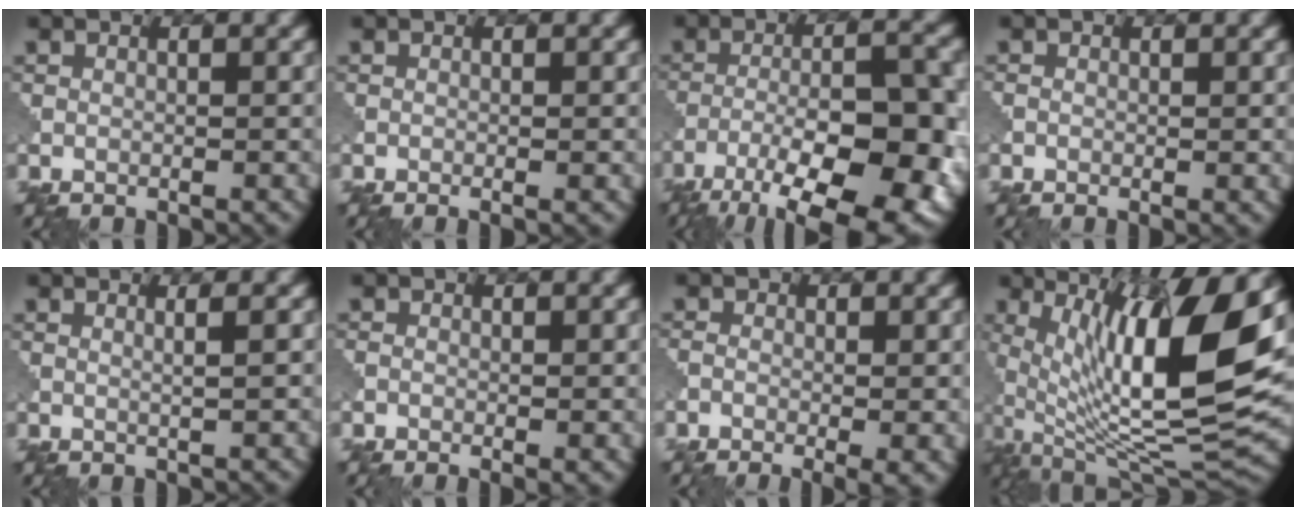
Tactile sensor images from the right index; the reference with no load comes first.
{"total": 0.9, "force": [-0.2, 0.3, 0.8], "torque": [-0.001, 0.000, -0.006]}
{"total": 14.9, "force": [-8.5, 5.4, 11.0], "torque": [-0.169, -0.003, -0.126]}
{"total": 0.7, "force": [-0.2, 0.3, 0.6], "torque": [-0.010, -0.001, 0.000]}
{"total": 1.5, "force": [0.5, 0.6, 1.3], "torque": [-0.009, 0.012, -0.014]}
{"total": 1.4, "force": [-0.4, 0.6, 1.2], "torque": [-0.023, -0.003, -0.002]}
{"total": 3.9, "force": [-1.5, 1.6, 3.2], "torque": [-0.044, -0.004, -0.012]}
{"total": 13.5, "force": [3.1, 3.9, 12.5], "torque": [-0.207, -0.004, 0.061]}